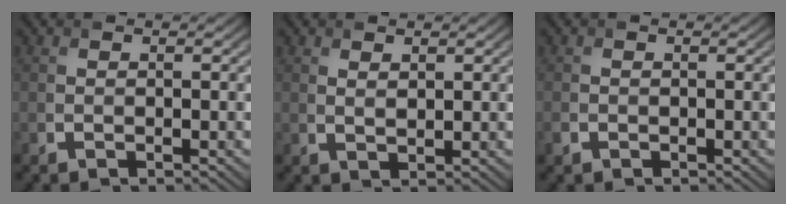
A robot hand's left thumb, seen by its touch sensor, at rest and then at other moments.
{"total": 1.3, "force": [0.9, 0.4, 0.9], "torque": [-0.019, -0.002, 0.021]}
{"total": 1.1, "force": [-0.6, 0.9, 0.5], "torque": [-0.013, -0.002, -0.015]}